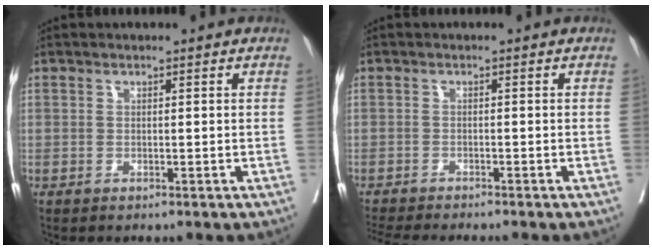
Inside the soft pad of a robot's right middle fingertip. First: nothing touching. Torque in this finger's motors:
{"motor_torque": [0.92, -1.22, 0.26, 0.15]}